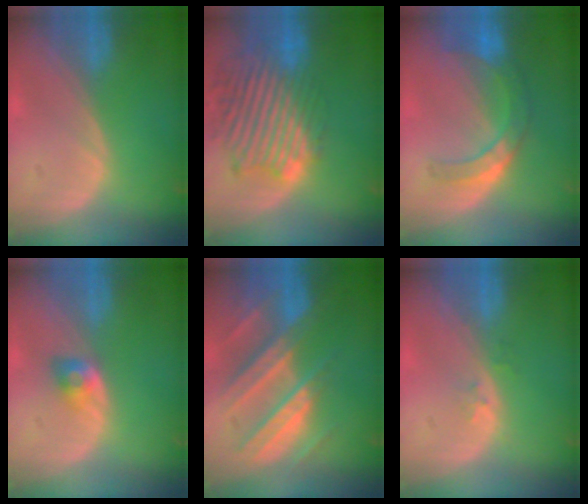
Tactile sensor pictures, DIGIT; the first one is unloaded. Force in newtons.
{"total": 13.7, "press": 11.7, "slide": 7.0}
{"total": 7.6, "press": 6.7, "slide": 3.6}
{"total": 2.8, "press": 2.4, "slide": 1.4}
{"total": 10.3, "press": 9.1, "slide": 4.9}
{"total": 1.6, "press": 1.2, "slide": 1.0}